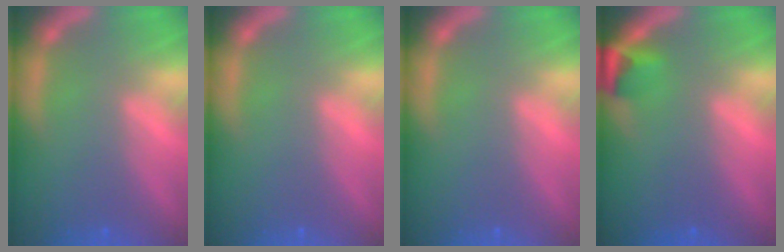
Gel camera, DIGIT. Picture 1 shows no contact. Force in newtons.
{"total": 0.0}
{"total": 0.0}
{"total": 2.4}